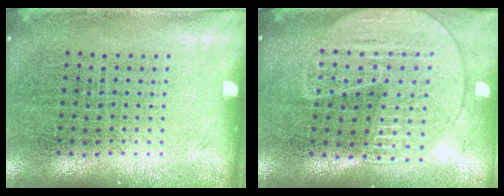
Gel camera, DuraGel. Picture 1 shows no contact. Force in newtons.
{"total": 1.8, "press": 1.7, "slide": 0.7}